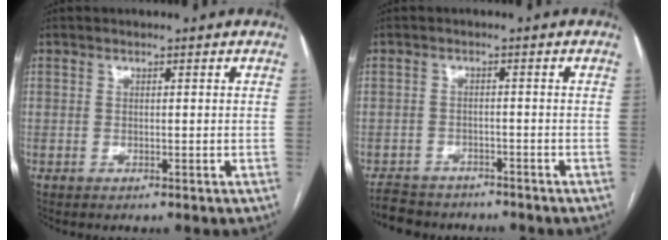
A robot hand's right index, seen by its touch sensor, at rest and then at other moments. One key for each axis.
{"total": 6.3, "fx": -5.6, "fy": 2.8, "fz": 1.0, "tx": -0.015, "ty": -0.006, "tz": -0.086}